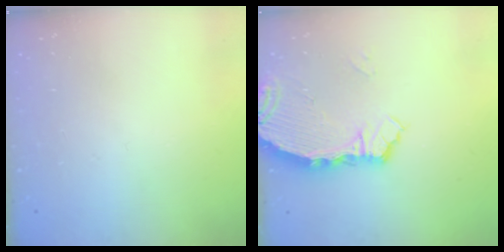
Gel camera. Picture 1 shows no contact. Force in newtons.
{"total": 3.5, "press": 3.5, "slide": 0.5}